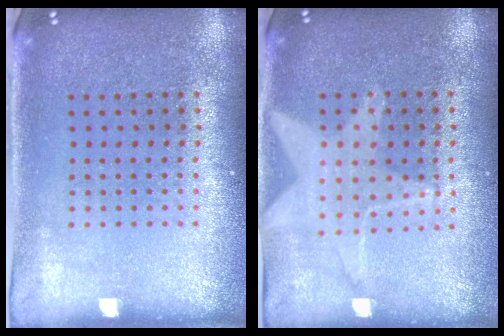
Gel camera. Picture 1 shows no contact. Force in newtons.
{"total": 1.1, "press": 1.1, "slide": 0.1}